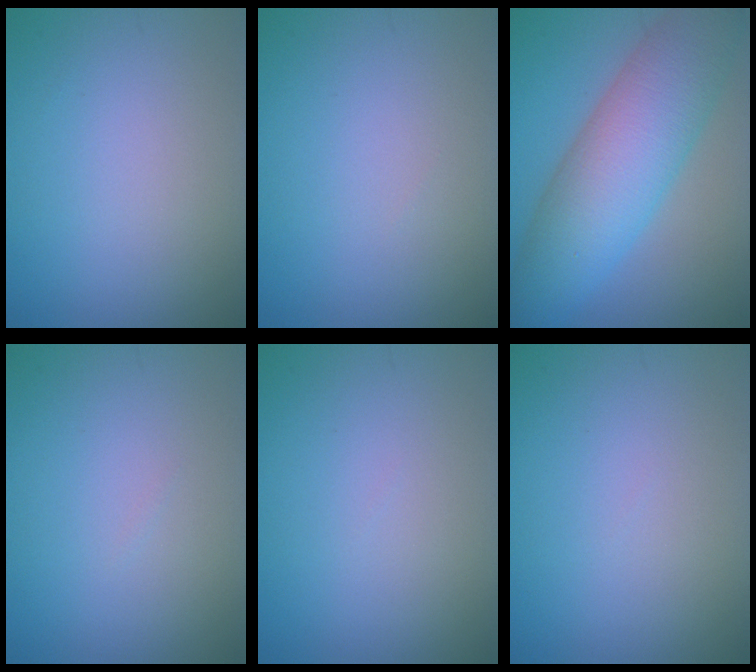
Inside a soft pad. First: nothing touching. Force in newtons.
{"total": 0.0}
{"total": 9.9, "press": 9.9, "slide": 0.2}
{"total": 0.0}
{"total": 0.0}
{"total": 0.0}